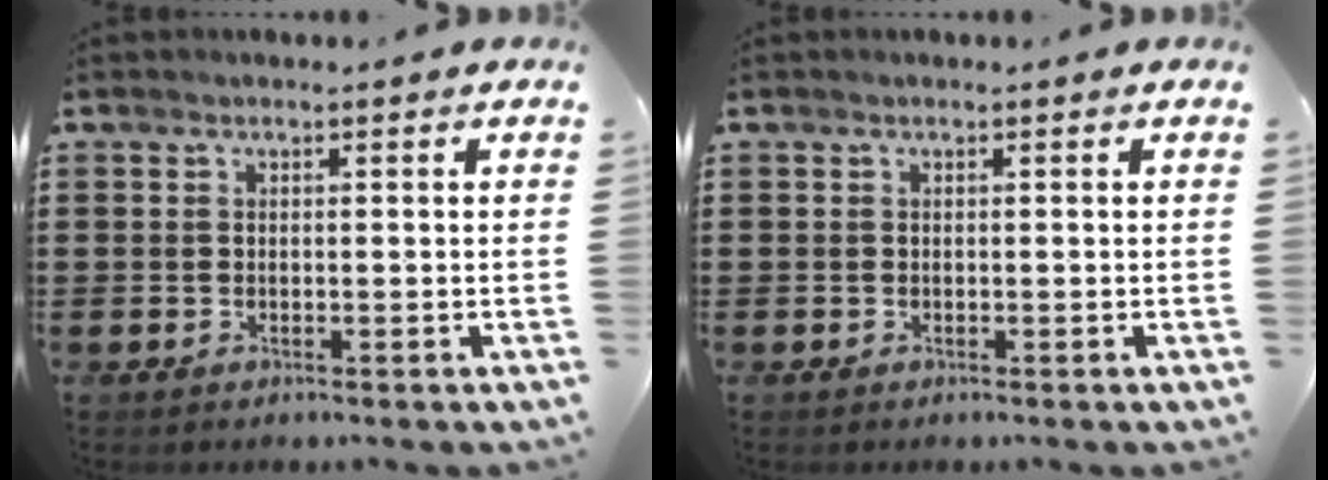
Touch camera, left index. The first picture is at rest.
{"total": 0.0}